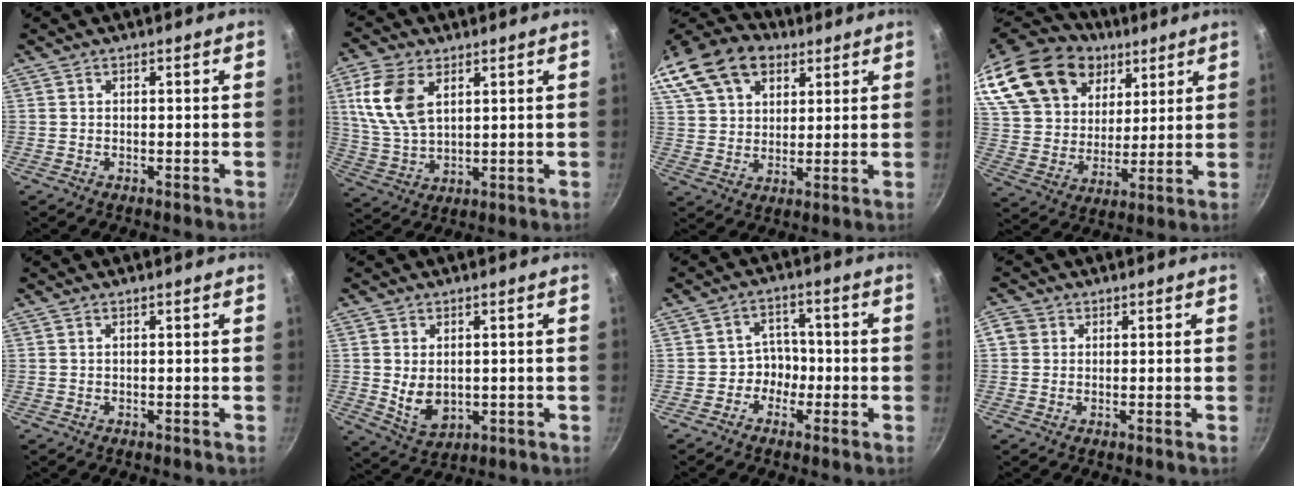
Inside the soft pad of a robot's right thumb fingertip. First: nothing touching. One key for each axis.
{"total": 11.9, "fx": 4.3, "fy": 7.0, "fz": 8.6, "tx": -0.169, "ty": -0.011, "tz": 0.093}
{"total": 25.0, "fx": 13.1, "fy": 16.7, "fz": 13.2, "tx": -0.303, "ty": 0.040, "tz": 0.235}
{"total": 29.4, "fx": 15.7, "fy": 19.8, "fz": 15.1, "tx": -0.310, "ty": -0.001, "tz": 0.294}
{"total": 0.0}
{"total": 7.1, "fx": 0.3, "fy": 5.0, "fz": 5.0, "tx": -0.077, "ty": -0.015, "tz": 0.021}
{"total": 4.5, "fx": -1.7, "fy": 4.0, "fz": 1.2, "tx": 0.026, "ty": 0.027, "tz": -0.030}
{"total": 2.9, "fx": 0.5, "fy": 2.6, "fz": 1.0, "tx": -0.003, "ty": 0.004, "tz": 0.003}